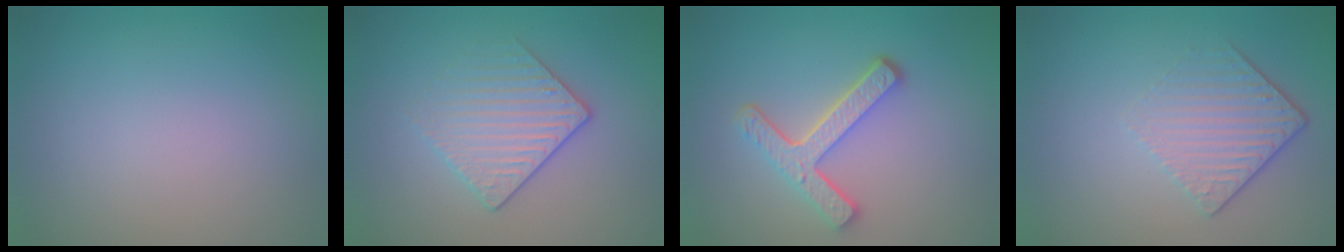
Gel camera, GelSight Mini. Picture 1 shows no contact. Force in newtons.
{"total": 2.9, "press": 2.6, "slide": 1.2}
{"total": 4.5, "press": 3.4, "slide": 2.9}
{"total": 4.3, "press": 2.8, "slide": 3.3}